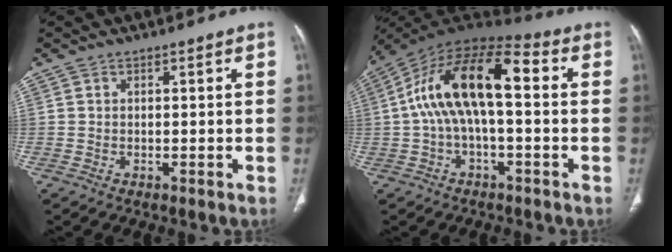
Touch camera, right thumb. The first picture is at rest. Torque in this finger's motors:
{"motor_torque": [2.50, 2.52, 0.96, -0.44, 0.31]}